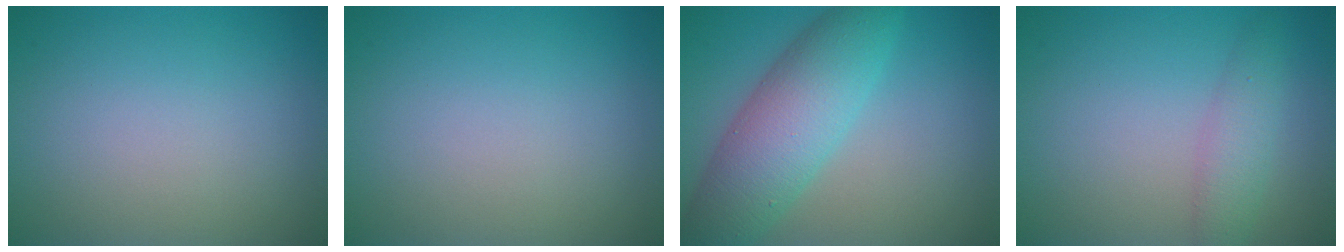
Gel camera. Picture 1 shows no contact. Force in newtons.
{"total": 0.0}
{"total": 7.3, "press": 7.3, "slide": 0.2}
{"total": 2.5, "press": 2.5, "slide": 0.0}